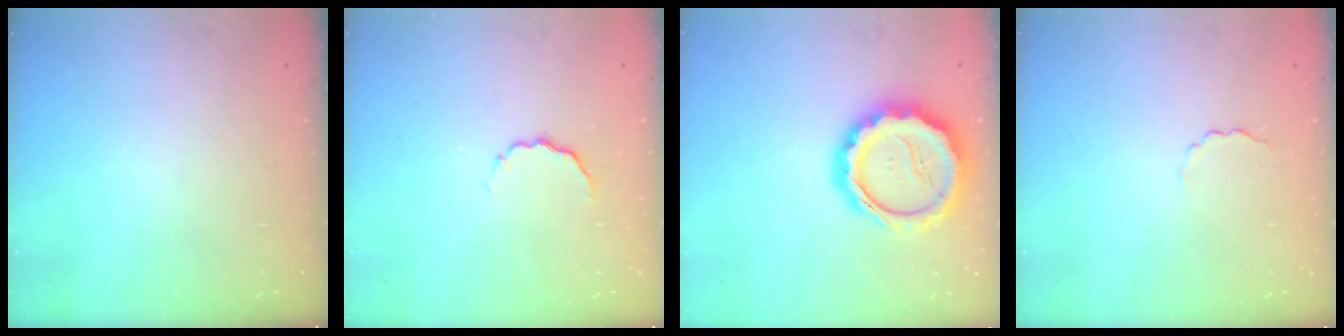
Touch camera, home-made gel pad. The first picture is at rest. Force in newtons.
{"total": 4.0, "press": 3.9, "slide": 0.9}
{"total": 19.7, "press": 19.4, "slide": 3.8}
{"total": 2.0, "press": 1.9, "slide": 0.5}